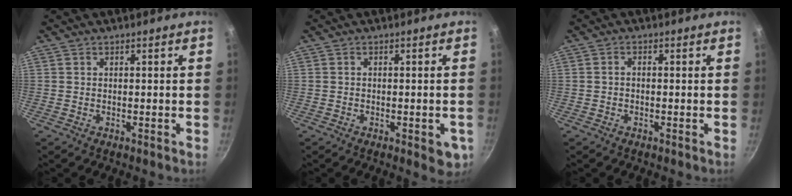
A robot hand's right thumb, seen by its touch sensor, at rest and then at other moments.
{"total": 4.7, "force": [-1.7, 2.1, 3.9], "torque": [-0.034, 0.002, -0.021]}
{"total": 1.1, "force": [-0.4, 0.8, 0.8], "torque": [-0.016, 0.011, -0.007]}